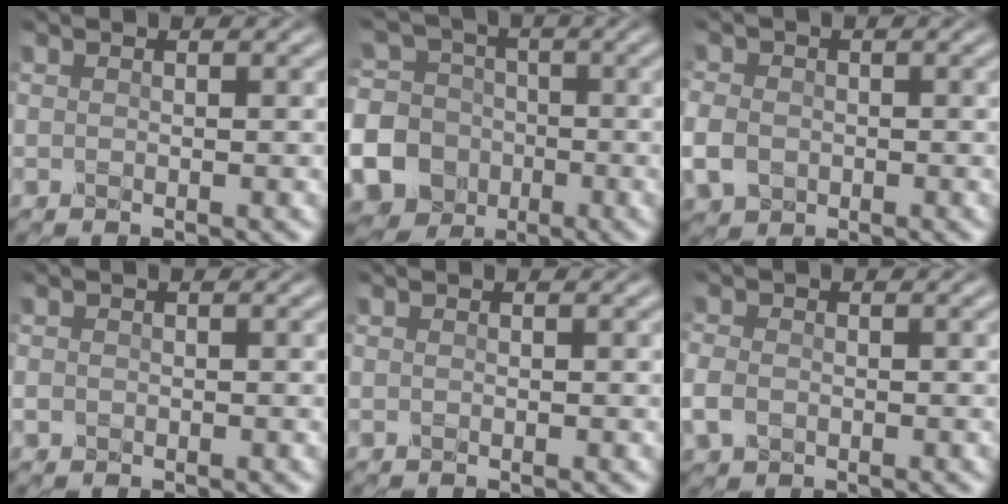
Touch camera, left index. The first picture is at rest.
{"total": 22.2, "force": [-7.8, 20.3, 4.8], "torque": [-0.156, -0.030, -0.172]}
{"total": 3.4, "force": [-0.9, 2.9, 1.6], "torque": [-0.044, -0.005, -0.022]}
{"total": 0.9, "force": [-0.2, 0.8, 0.3], "torque": [-0.004, -0.004, -0.006]}
{"total": 0.0}
{"total": 2.5, "force": [-0.7, 2.0, 1.3], "torque": [-0.034, -0.005, -0.020]}